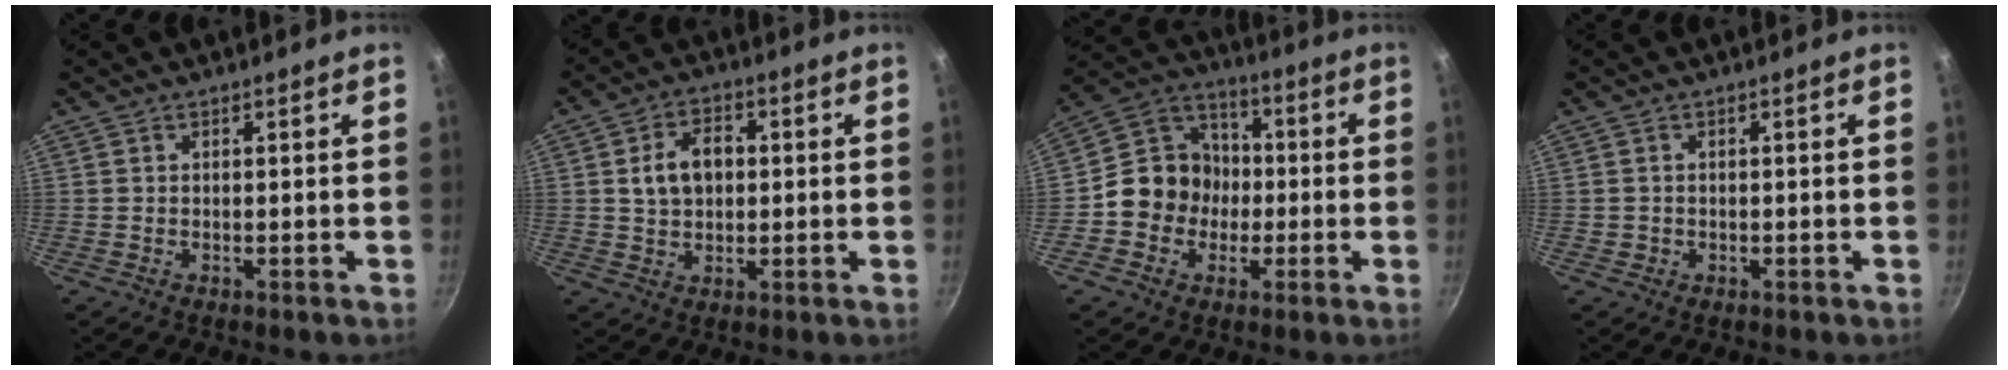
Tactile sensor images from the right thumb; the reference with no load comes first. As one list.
[{"total": 7.9, "force": [1.0, 5.6, 5.5], "torque": [-0.073, 0.013, 0.014]}, {"total": 11.7, "force": [-2.0, 10.5, 4.7], "torque": [-0.036, 0.032, -0.056]}, {"total": 0.9, "force": [-0.2, 0.9, 0.2], "torque": [-0.002, 0.002, 0.000]}]